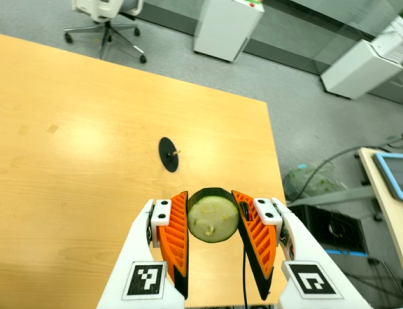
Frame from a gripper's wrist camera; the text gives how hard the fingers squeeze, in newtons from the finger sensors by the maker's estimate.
{"total": 9.6, "left": 9.0, "right": 10.3}